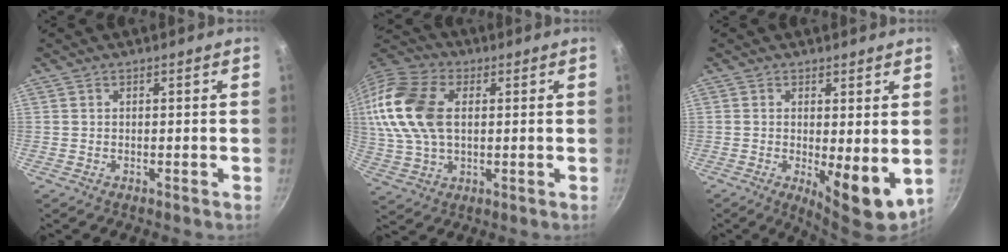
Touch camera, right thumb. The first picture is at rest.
{"total": 17.9, "force": [2.8, 11.5, 13.5], "torque": [-0.266, 0.016, 0.047]}
{"total": 8.8, "force": [-0.5, 3.1, 8.2], "torque": [-0.105, -0.018, 0.002]}